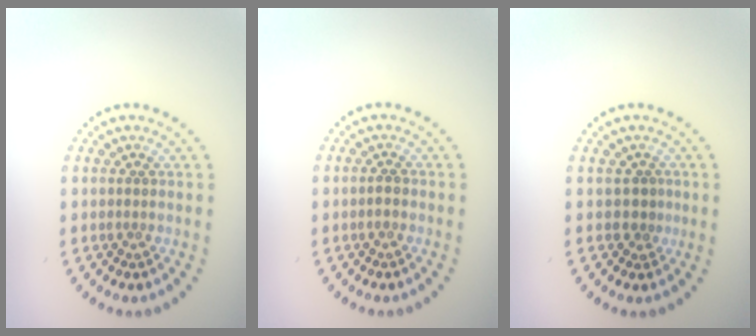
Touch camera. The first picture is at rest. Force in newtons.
{"total": 0.9, "press": 0.9, "slide": 0.2}
{"total": 1.1, "press": 0.8, "slide": 0.7}